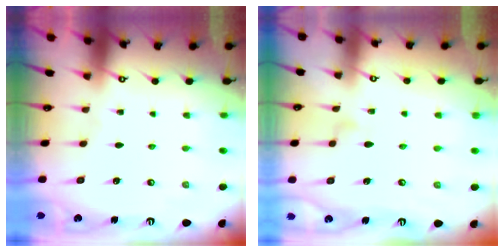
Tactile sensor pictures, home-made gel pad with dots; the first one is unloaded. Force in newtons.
{"total": 7.2, "press": 7.2, "slide": 0.4}